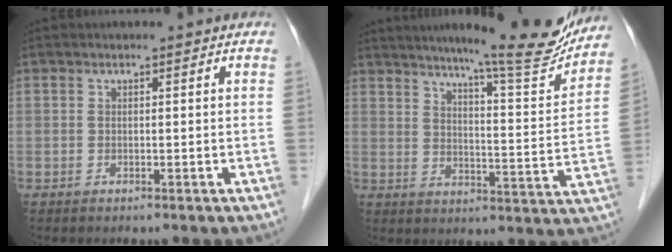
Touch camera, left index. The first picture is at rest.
{"total": 17.0, "force": [15.1, 0.2, 7.7], "torque": [-0.105, -0.037, 0.196]}